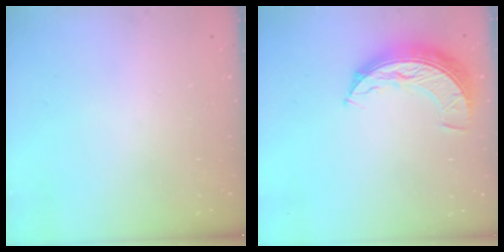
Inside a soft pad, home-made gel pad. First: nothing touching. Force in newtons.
{"total": 9.5, "press": 9.5, "slide": 0.5}